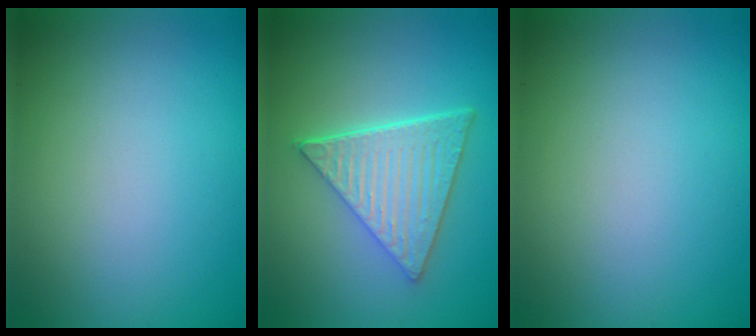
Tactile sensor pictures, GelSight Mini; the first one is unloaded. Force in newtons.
{"total": 6.2, "press": 4.6, "slide": 4.1}
{"total": 0.0}